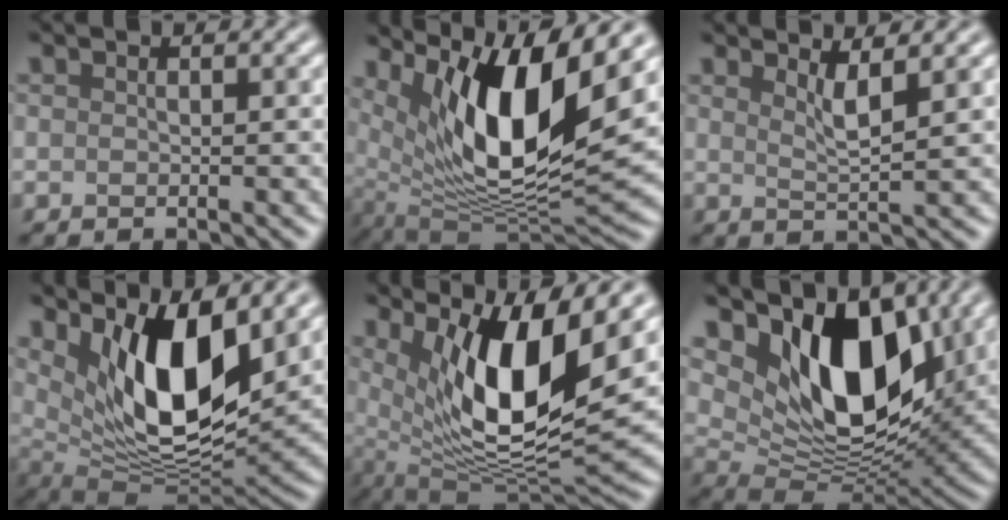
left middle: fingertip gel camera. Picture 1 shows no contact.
{"total": 12.3, "force": [5.3, 3.8, 10.4], "torque": [-0.180, -0.011, 0.104]}
{"total": 2.5, "force": [1.5, 0.6, 1.9], "torque": [-0.023, -0.005, 0.024]}
{"total": 11.1, "force": [4.2, 4.4, 9.3], "torque": [-0.152, -0.023, 0.083]}
{"total": 11.5, "force": [4.0, 3.7, 10.1], "torque": [-0.173, -0.015, 0.079]}
{"total": 11.6, "force": [5.1, 6.3, 8.2], "torque": [-0.131, -0.012, 0.087]}